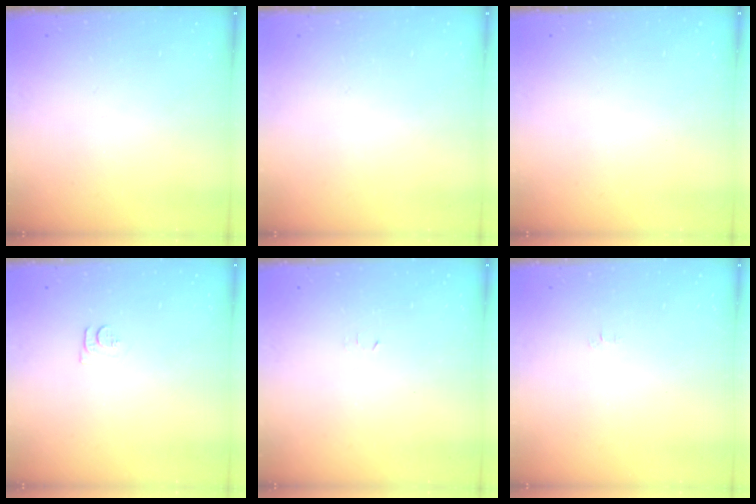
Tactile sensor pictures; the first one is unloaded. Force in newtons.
{"total": 1.9, "press": 1.9, "slide": 0.1}
{"total": 0.0}
{"total": 5.9, "press": 5.8, "slide": 0.7}
{"total": 2.4, "press": 2.4, "slide": 0.4}
{"total": 2.5, "press": 2.5, "slide": 0.3}